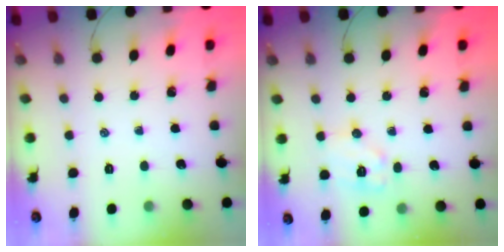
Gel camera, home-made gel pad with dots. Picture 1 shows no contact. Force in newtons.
{"total": 10.0, "press": 10.0, "slide": 0.5}